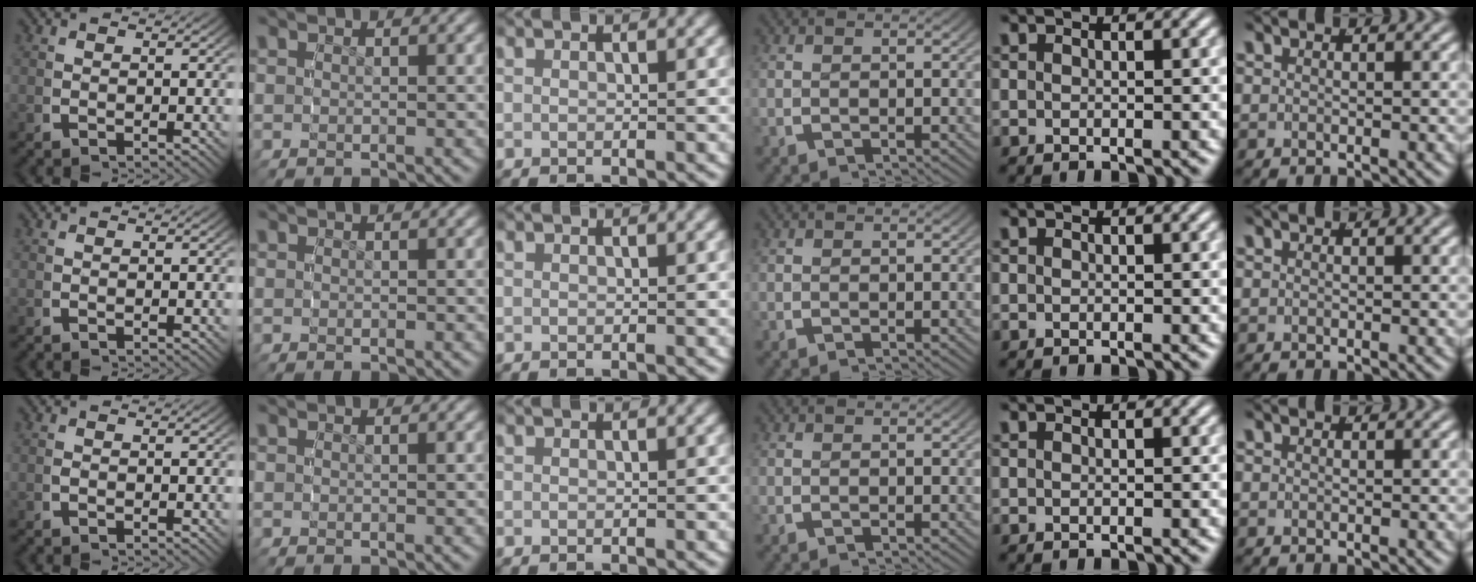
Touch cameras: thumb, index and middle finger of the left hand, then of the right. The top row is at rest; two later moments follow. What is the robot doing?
{"motion": "grasp_and_lifting", "object": "camera"}